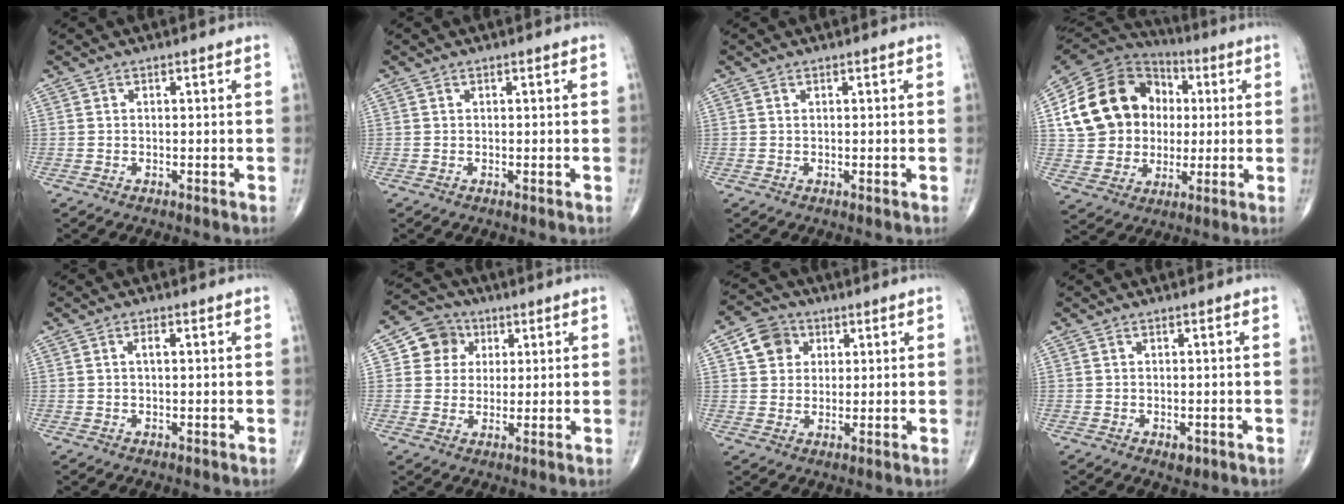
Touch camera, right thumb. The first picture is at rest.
{"total": 0.0}
{"total": 0.0}
{"total": 20.3, "force": [3.1, 16.9, 10.8], "torque": [-0.174, 0.028, 0.063]}
{"total": 1.3, "force": [0.3, 0.5, 1.2], "torque": [-0.020, 0.003, 0.003]}
{"total": 7.2, "force": [2.2, 6.7, 1.7], "torque": [0.007, 0.001, 0.032]}
{"total": 6.6, "force": [2.3, 5.7, 2.4], "torque": [-0.015, -0.001, 0.036]}
{"total": 1.7, "force": [-0.6, 1.0, 1.3], "torque": [-0.009, -0.002, -0.005]}